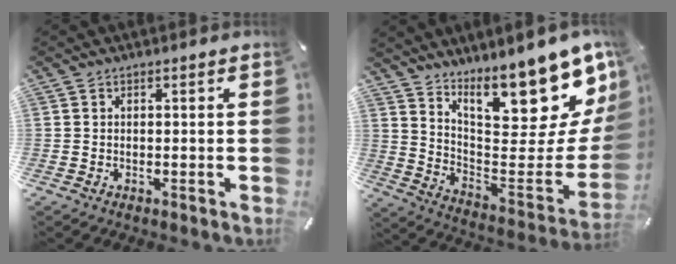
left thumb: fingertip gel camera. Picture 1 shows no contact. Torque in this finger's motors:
{"motor_torque": [2.80, 2.20, 1.38, -1.38, 0.22]}